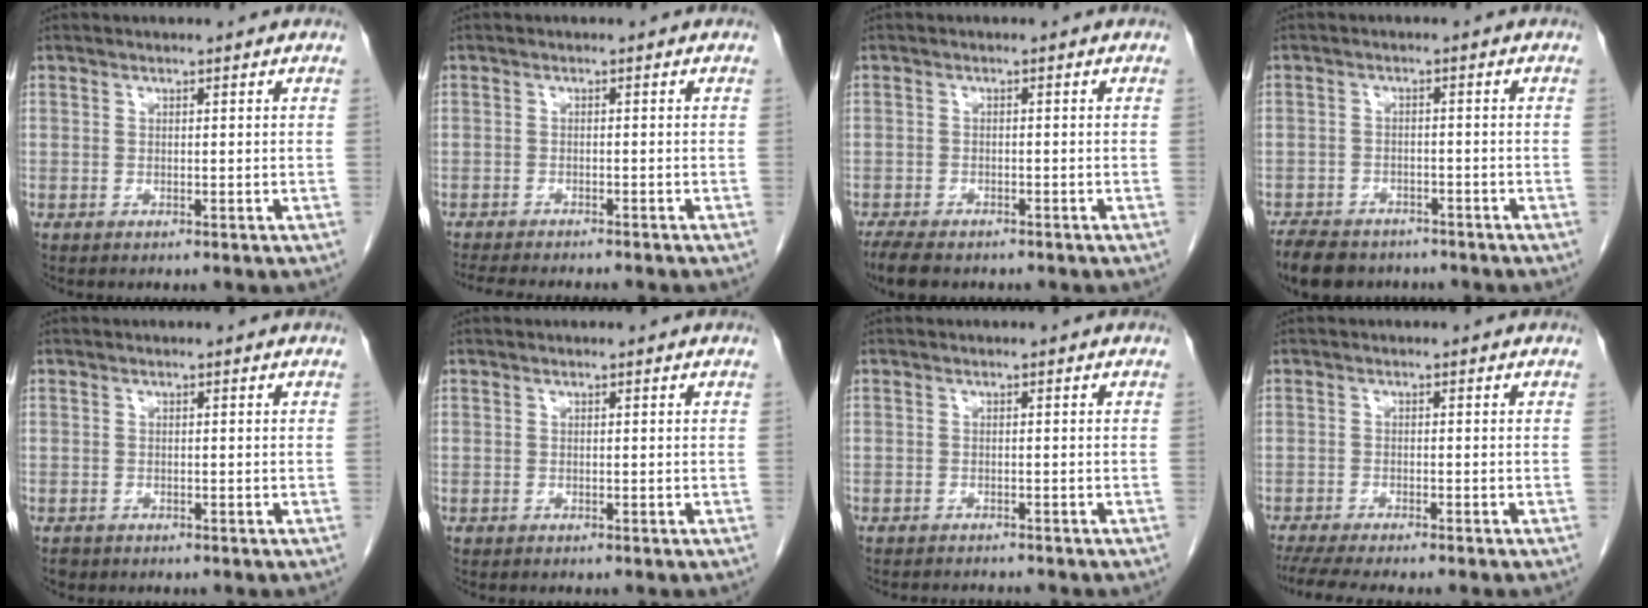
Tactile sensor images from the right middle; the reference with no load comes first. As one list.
[{"total": 10.3, "force": [-9.2, 1.2, 4.6], "torque": [-0.059, -0.017, -0.125]}, {"total": 5.8, "force": [-4.7, 2.0, 2.8], "torque": [-0.050, -0.013, -0.072]}, {"total": 9.2, "force": [-7.5, 4.2, 3.4], "torque": [-0.062, -0.007, -0.111]}, {"total": 1.0, "force": [-0.8, 0.7, 0.0], "torque": [-0.010, 0.001, -0.012]}, {"total": 0.0}, {"total": 3.2, "force": [-3.2, 0.3, 0.5], "torque": [-0.002, -0.007, -0.045]}, {"total": 8.3, "force": [-7.1, 0.3, 4.3], "torque": [-0.057, -0.015, -0.111]}]